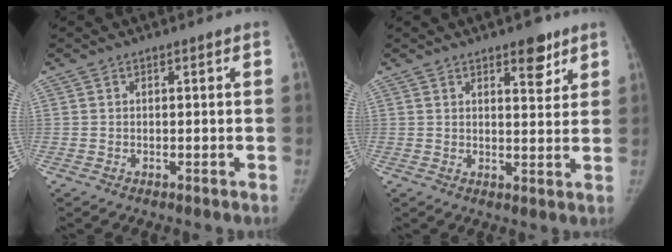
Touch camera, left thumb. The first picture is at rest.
{"total": 5.4, "force": [3.5, 2.3, 3.4], "torque": [-0.025, -0.021, 0.047]}